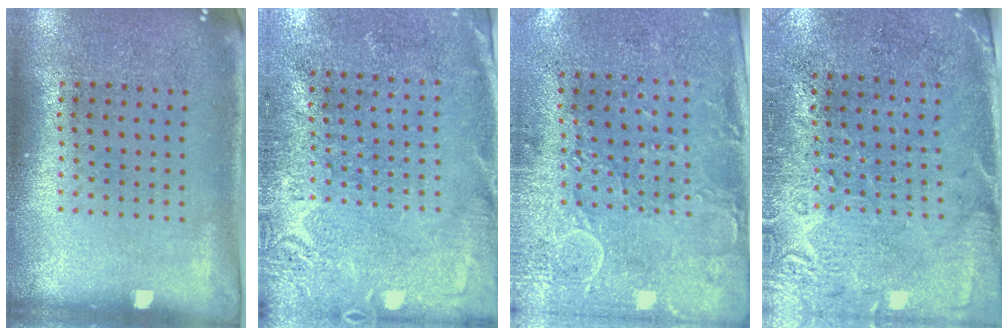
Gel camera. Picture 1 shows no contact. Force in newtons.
{"total": 2.7, "press": 2.4, "slide": 1.2}
{"total": 3.0, "press": 2.4, "slide": 1.7}
{"total": 2.7, "press": 2.4, "slide": 1.2}